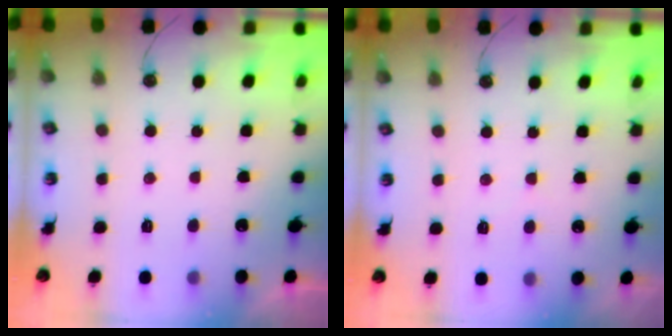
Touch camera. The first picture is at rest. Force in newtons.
{"total": 2.3, "press": 2.2, "slide": 0.4}